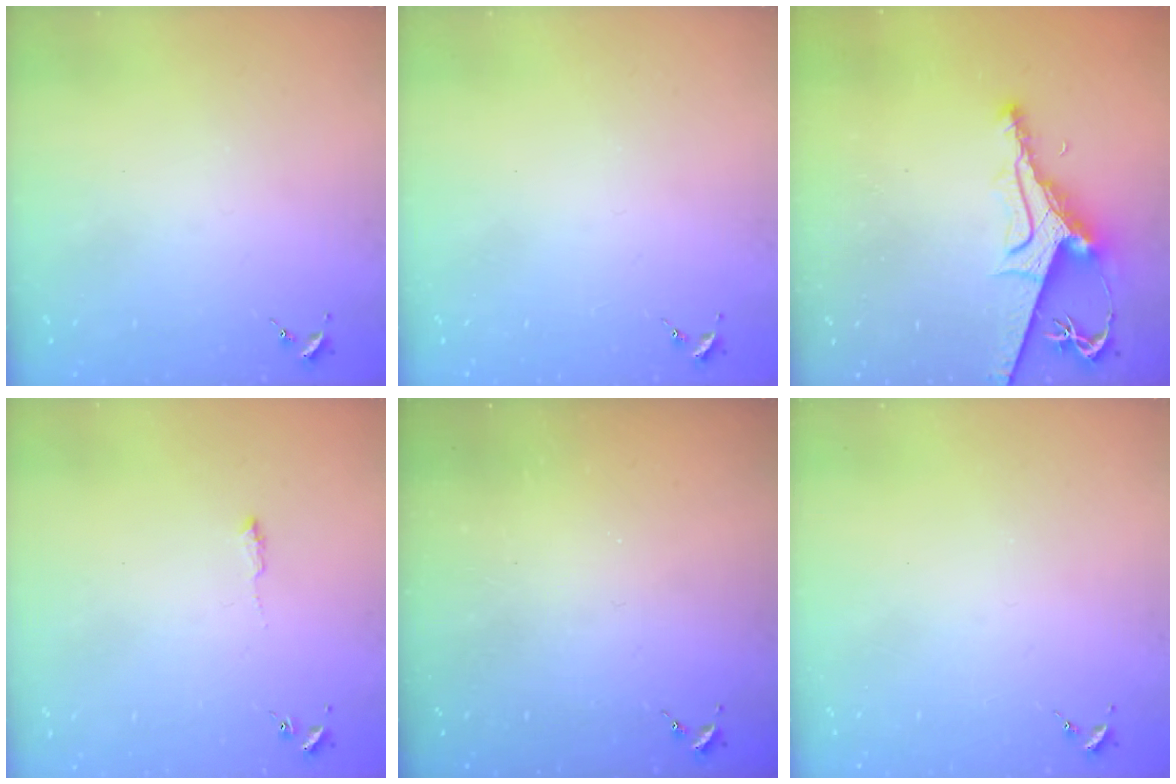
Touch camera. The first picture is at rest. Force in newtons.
{"total": 0.0}
{"total": 10.0, "press": 9.9, "slide": 1.1}
{"total": 4.6, "press": 4.5, "slide": 0.5}
{"total": 0.0}
{"total": 0.0}